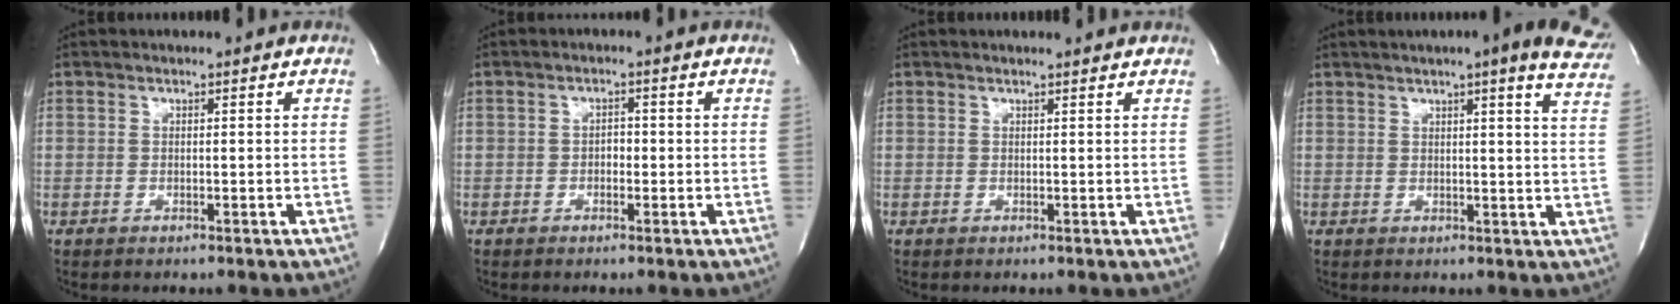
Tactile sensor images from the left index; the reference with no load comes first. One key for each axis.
{"total": 1.7, "fx": -0.5, "fy": 1.1, "fz": 1.3, "tx": -0.014, "ty": 0.006, "tz": -0.009}
{"total": 1.3, "fx": 1.3, "fy": 0.0, "fz": 0.3, "tx": -0.013, "ty": 0.000, "tz": 0.012}
{"total": 13.2, "fx": 9.6, "fy": 1.2, "fz": 9.0, "tx": -0.113, "ty": -0.001, "tz": 0.098}